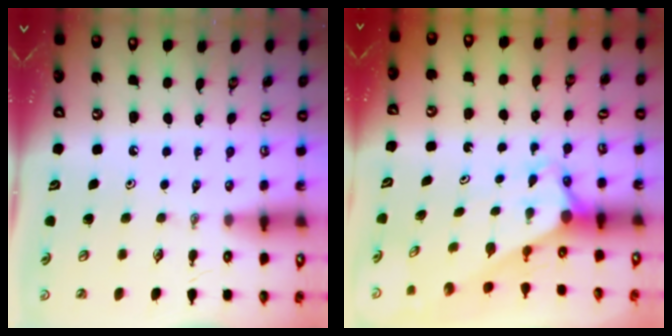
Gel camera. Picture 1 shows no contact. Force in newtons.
{"total": 2.8, "press": 2.8, "slide": 0.0}